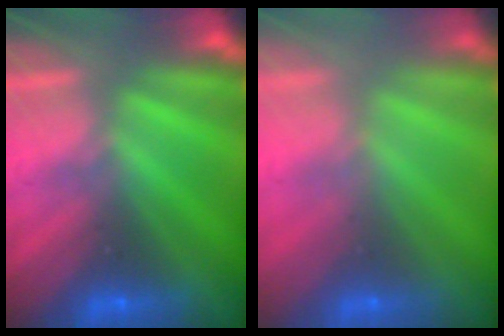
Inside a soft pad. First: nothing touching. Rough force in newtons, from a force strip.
{"total": 3.0}